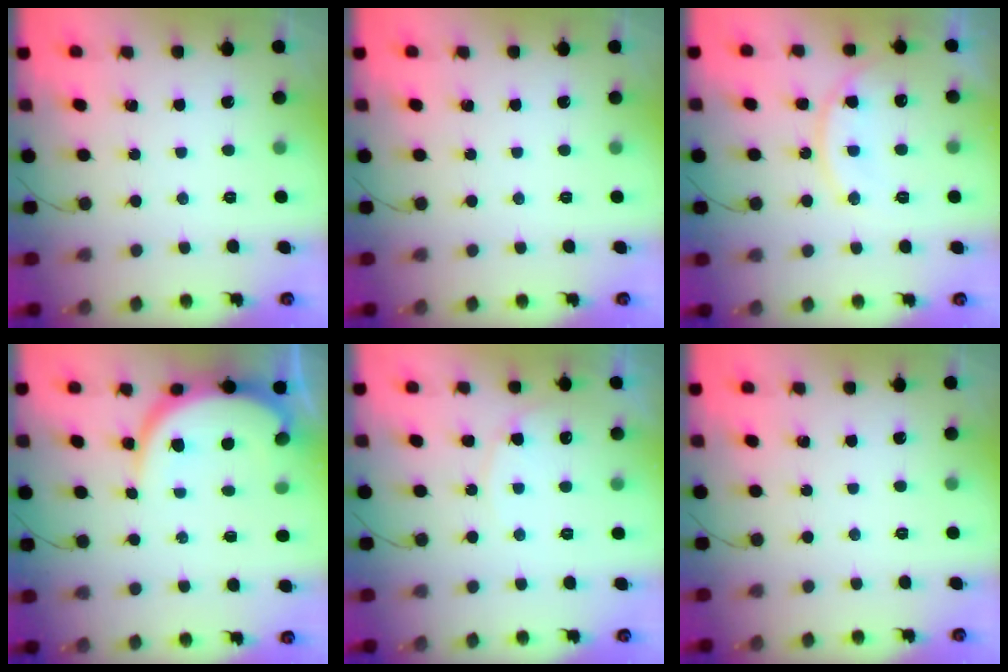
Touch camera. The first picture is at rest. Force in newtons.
{"total": 0.0}
{"total": 14.3, "press": 14.3, "slide": 1.2}
{"total": 9.0, "press": 9.0, "slide": 1.0}
{"total": 6.8, "press": 6.8, "slide": 0.6}
{"total": 0.0}